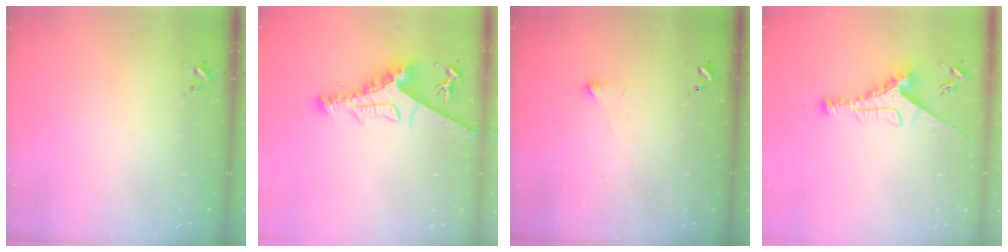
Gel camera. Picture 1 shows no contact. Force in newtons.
{"total": 11.5, "press": 11.4, "slide": 1.3}
{"total": 2.7, "press": 2.6, "slide": 0.5}
{"total": 9.1, "press": 9.1, "slide": 0.3}